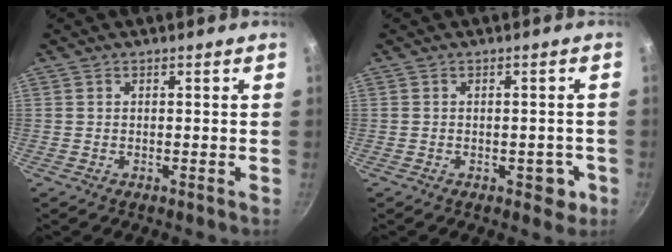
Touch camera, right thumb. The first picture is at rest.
{"total": 4.0, "force": [-1.4, 2.5, 2.8], "torque": [-0.008, 0.012, -0.012]}